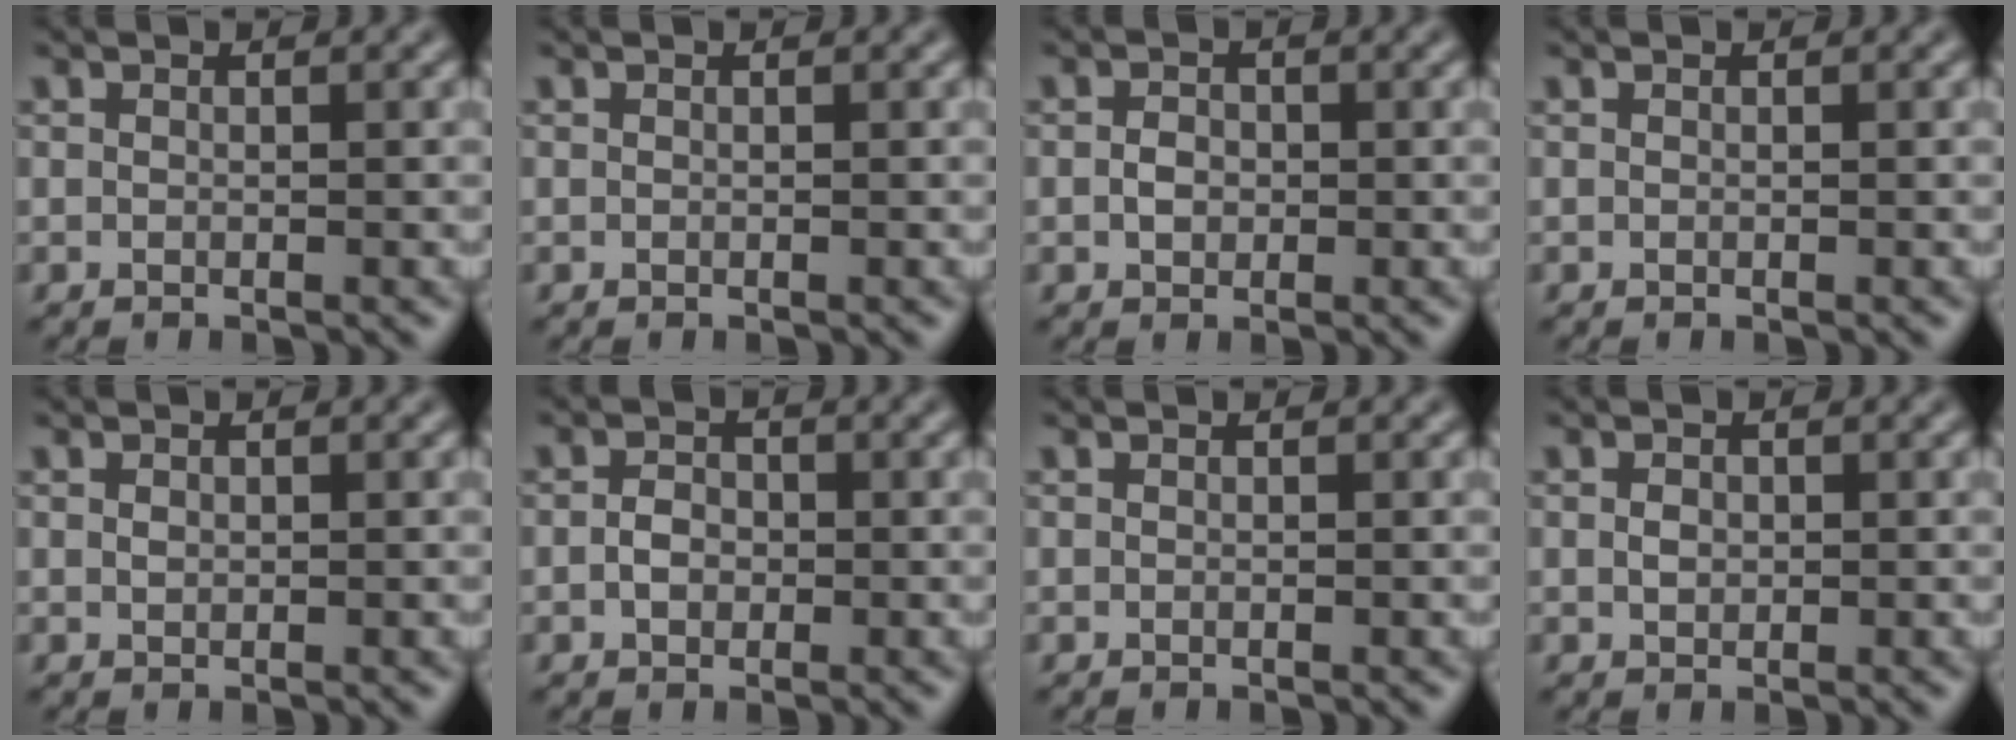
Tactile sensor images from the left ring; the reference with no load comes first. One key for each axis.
{"total": 0.0}
{"total": 1.5, "fx": -0.2, "fy": 1.2, "fz": 0.9, "tx": -0.017, "ty": 0.000, "tz": -0.007}
{"total": 0.0}
{"total": 0.6, "fx": 0.1, "fy": 0.4, "fz": 0.3, "tx": -0.006, "ty": 0.001, "tz": 0.003}
{"total": 1.8, "fx": -0.4, "fy": 1.4, "fz": 1.0, "tx": -0.019, "ty": 0.002, "tz": -0.011}
{"total": 0.0}
{"total": 1.0, "fx": 0.1, "fy": 0.8, "fz": 0.6, "tx": -0.012, "ty": -0.002, "tz": 0.000}